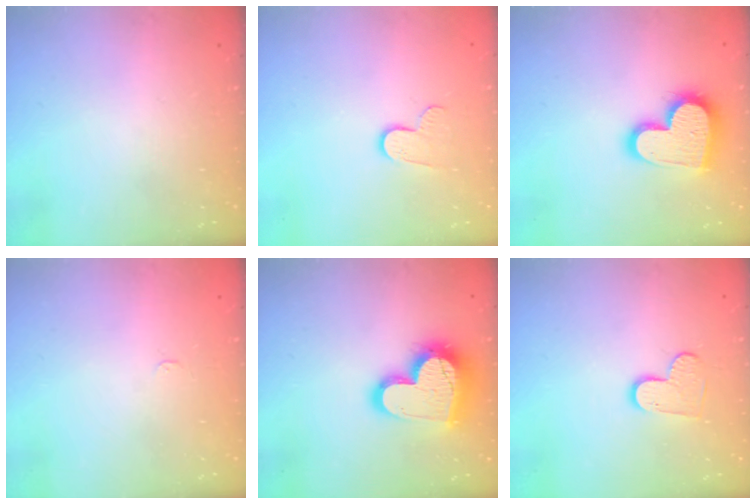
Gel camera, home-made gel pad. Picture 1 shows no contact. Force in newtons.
{"total": 5.9, "press": 5.9, "slide": 0.4}
{"total": 16.7, "press": 16.7, "slide": 1.0}
{"total": 2.4, "press": 2.4, "slide": 0.3}
{"total": 19.6, "press": 19.6, "slide": 1.8}
{"total": 7.5, "press": 7.5, "slide": 0.5}